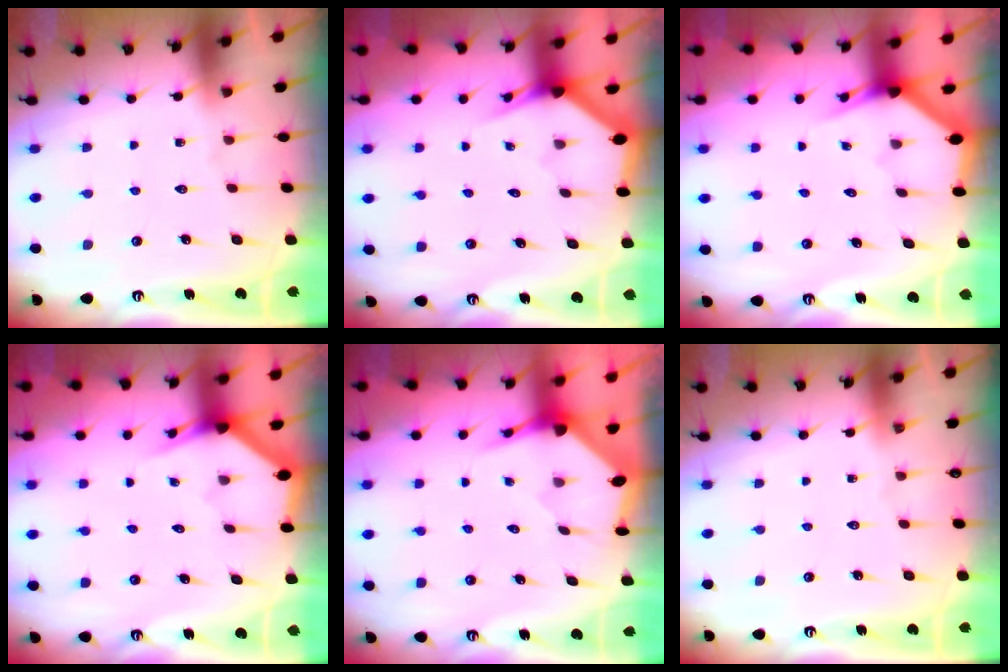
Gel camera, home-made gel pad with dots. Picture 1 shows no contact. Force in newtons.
{"total": 2.8, "press": 2.8, "slide": 0.1}
{"total": 2.9, "press": 2.9, "slide": 0.1}
{"total": 2.9, "press": 2.9, "slide": 0.1}
{"total": 3.5, "press": 3.5, "slide": 0.5}
{"total": 0.0}